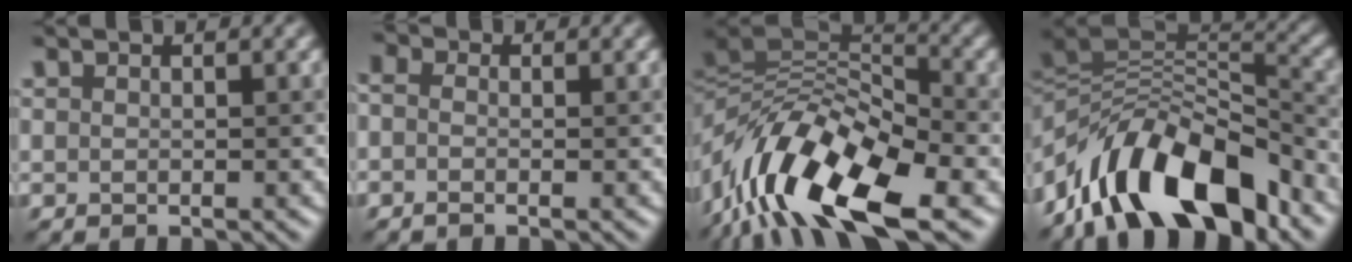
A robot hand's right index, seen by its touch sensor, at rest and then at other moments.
{"total": 2.5, "force": [0.0, 1.9, 1.6], "torque": [-0.021, 0.011, -0.029]}
{"total": 12.8, "force": [-5.7, 5.4, 10.1], "torque": [-0.172, 0.018, -0.110]}
{"total": 12.0, "force": [-6.5, 5.5, 8.6], "torque": [-0.130, 0.021, -0.118]}